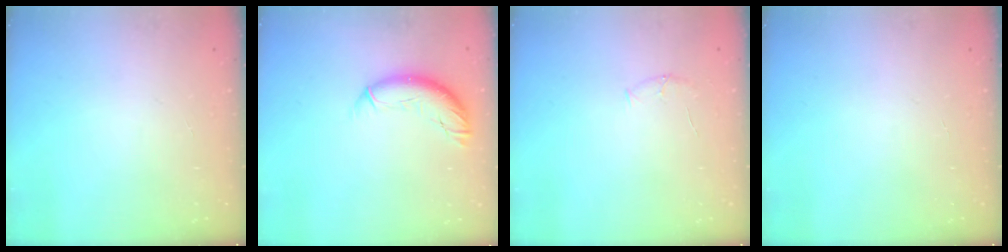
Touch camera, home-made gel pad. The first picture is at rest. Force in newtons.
{"total": 9.9, "press": 9.9, "slide": 1.0}
{"total": 4.7, "press": 4.4, "slide": 1.8}
{"total": 0.0}